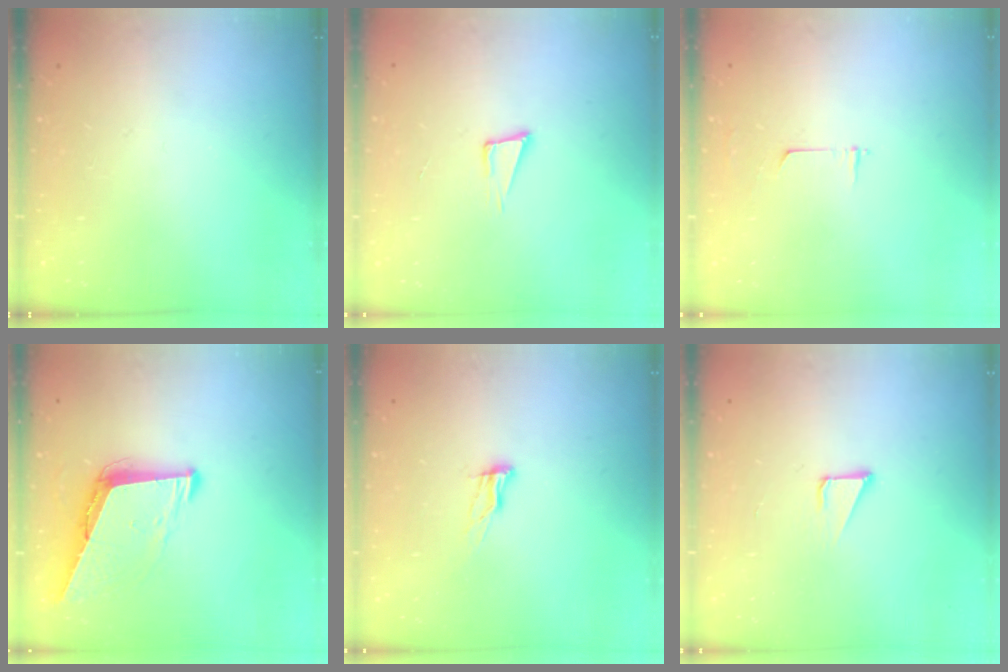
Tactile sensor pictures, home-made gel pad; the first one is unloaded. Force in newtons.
{"total": 4.6, "press": 3.4, "slide": 3.2}
{"total": 4.6, "press": 4.6, "slide": 0.4}
{"total": 8.8, "press": 7.9, "slide": 3.8}
{"total": 7.9, "press": 7.6, "slide": 2.2}
{"total": 2.1, "press": 2.1, "slide": 0.1}